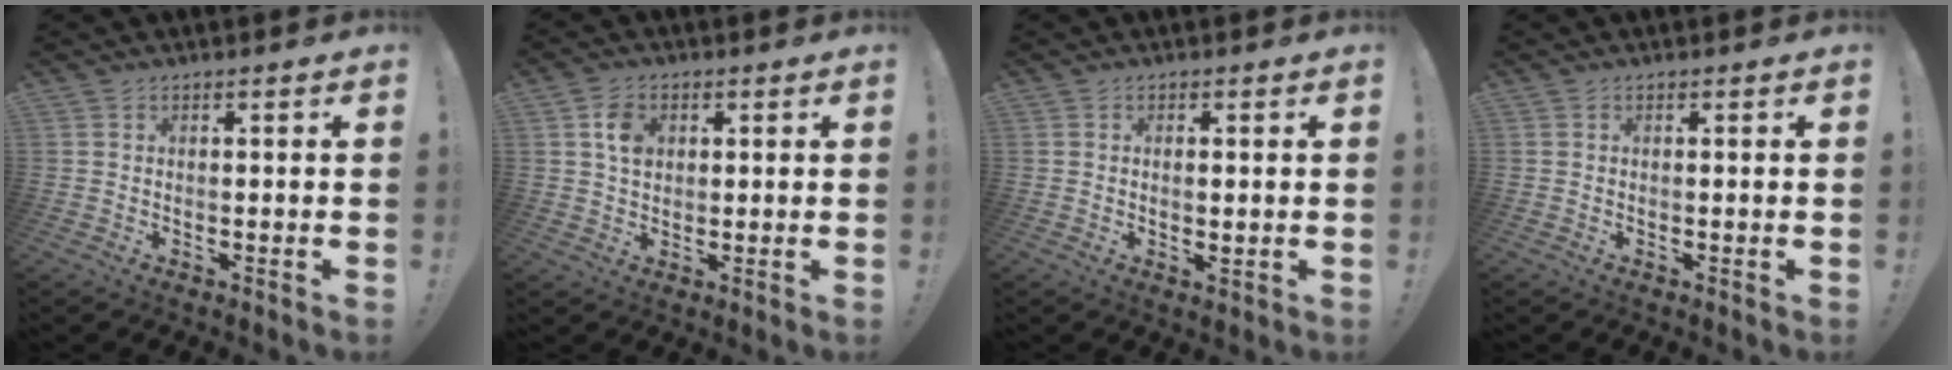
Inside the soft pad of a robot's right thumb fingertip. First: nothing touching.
{"total": 5.8, "force": [1.7, 4.4, 3.5], "torque": [-0.049, 0.003, 0.030]}
{"total": 1.7, "force": [0.4, 0.7, 1.5], "torque": [-0.020, -0.004, 0.005]}
{"total": 0.0}